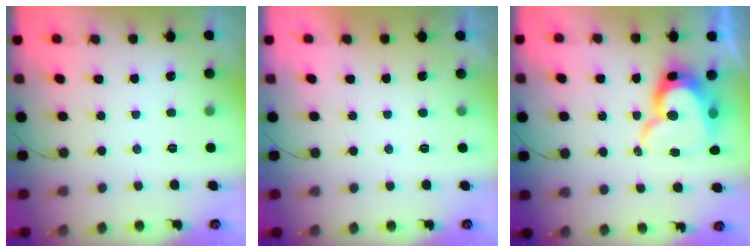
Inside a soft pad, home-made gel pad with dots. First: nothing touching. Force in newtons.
{"total": 1.2, "press": 1.1, "slide": 0.3}
{"total": 15.3, "press": 15.2, "slide": 1.7}